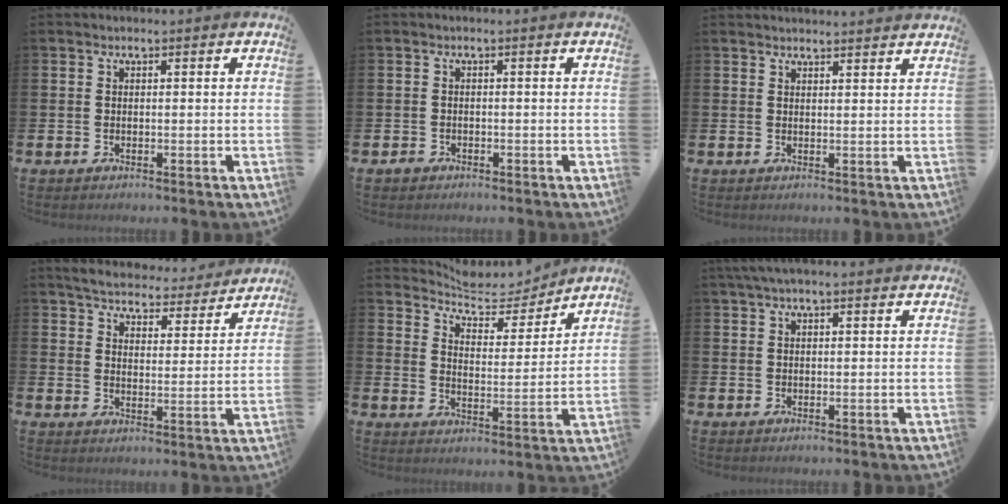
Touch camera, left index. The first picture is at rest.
{"total": 1.1, "force": [-0.7, 0.8, 0.2], "torque": [-0.008, 0.004, -0.016]}
{"total": 2.2, "force": [2.2, 0.0, -0.1], "torque": [0.008, -0.015, 0.038]}
{"total": 5.3, "force": [5.2, 0.8, 0.7], "torque": [-0.038, -0.038, 0.087]}
{"total": 7.3, "force": [7.1, 1.5, 1.3], "torque": [-0.055, -0.047, 0.126]}
{"total": 2.6, "force": [2.1, 0.4, 1.5], "torque": [-0.030, 0.004, 0.037]}